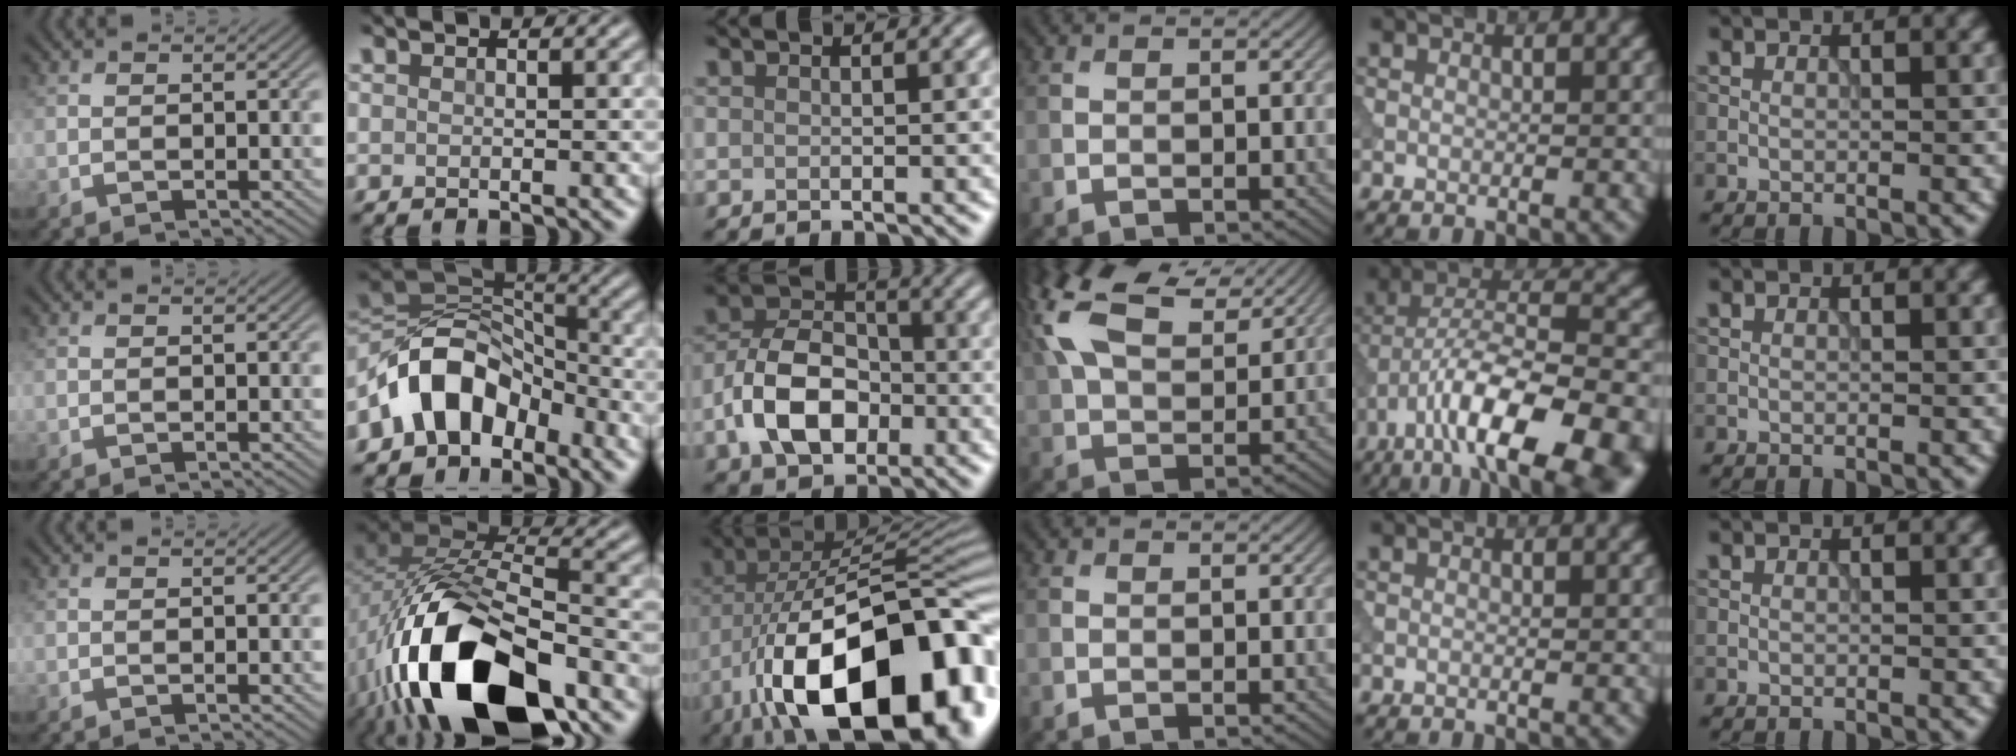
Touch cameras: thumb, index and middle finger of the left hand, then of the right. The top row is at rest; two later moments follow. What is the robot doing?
{"motion": "insert", "object": "power adapter"}